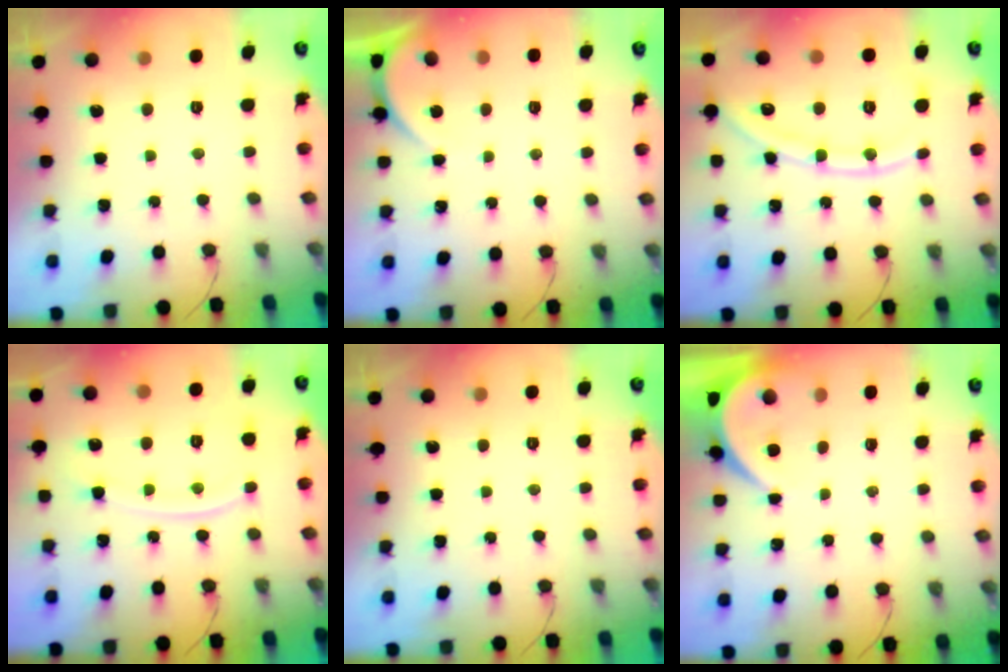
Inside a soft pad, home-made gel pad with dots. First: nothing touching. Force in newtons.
{"total": 2.8, "press": 2.8, "slide": 0.3}
{"total": 10.6, "press": 10.5, "slide": 1.1}
{"total": 10.5, "press": 10.4, "slide": 1.3}
{"total": 0.0}
{"total": 3.9, "press": 3.9, "slide": 0.5}